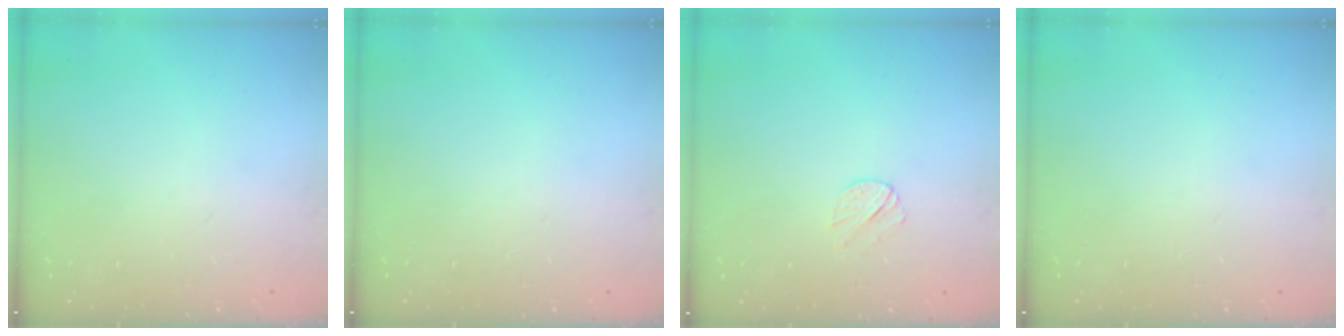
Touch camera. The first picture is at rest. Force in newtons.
{"total": 0.0}
{"total": 4.3, "press": 4.2, "slide": 0.5}
{"total": 0.0}